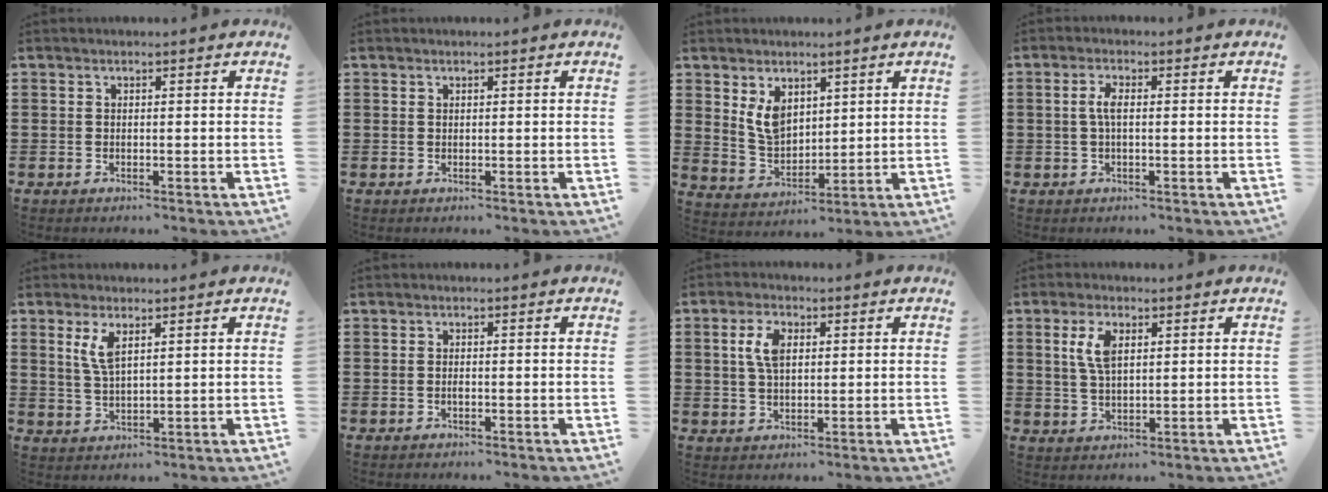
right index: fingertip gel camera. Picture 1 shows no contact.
{"total": 0.0}
{"total": 6.0, "force": [3.0, 3.9, 3.5], "torque": [-0.081, 0.006, 0.057]}
{"total": 2.9, "force": [-0.1, 0.9, 2.7], "torque": [-0.059, 0.000, -0.005]}
{"total": 4.1, "force": [2.0, 1.5, 3.3], "torque": [-0.073, 0.004, 0.034]}
{"total": 0.7, "force": [-0.2, 0.1, 0.7], "torque": [-0.016, -0.008, -0.002]}
{"total": 5.1, "force": [1.3, 2.8, 4.1], "torque": [-0.089, 0.013, 0.021]}
{"total": 5.2, "force": [1.7, 2.4, 4.3], "torque": [-0.093, 0.010, 0.028]}